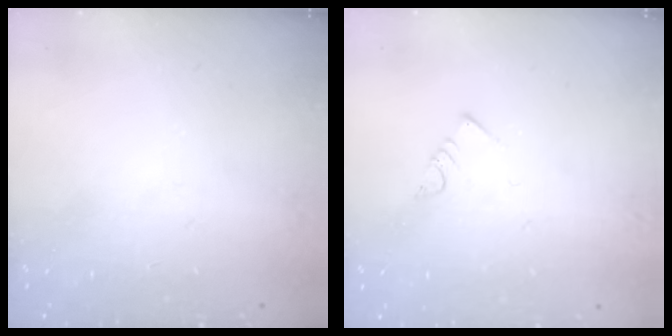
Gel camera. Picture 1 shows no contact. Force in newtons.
{"total": 3.0, "press": 3.0, "slide": 0.2}